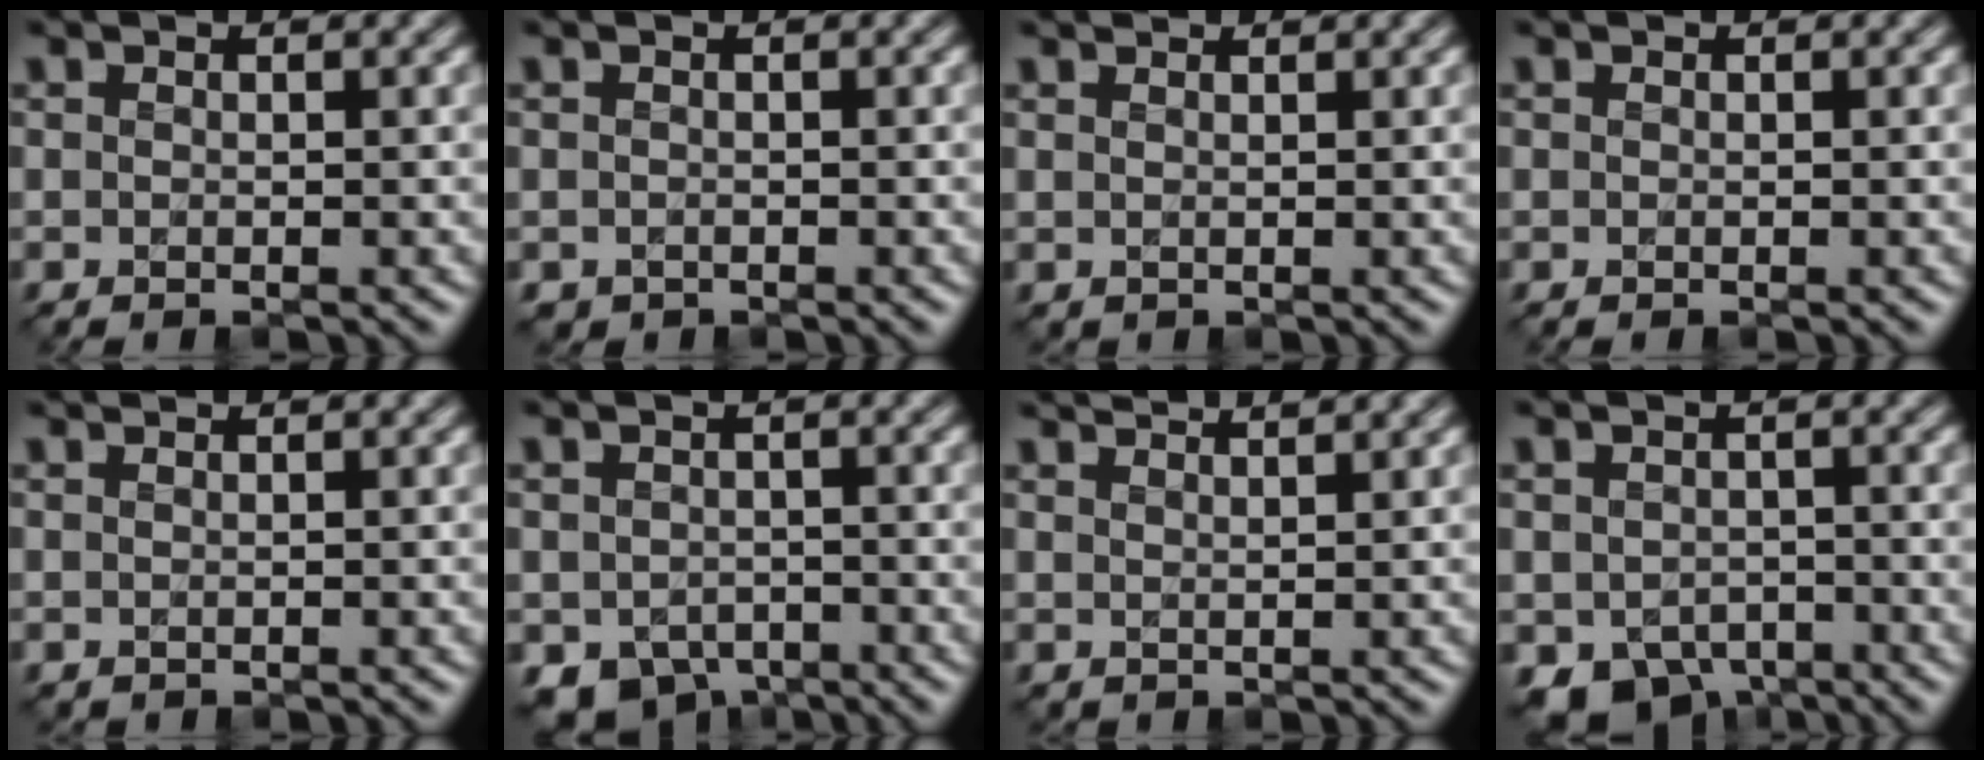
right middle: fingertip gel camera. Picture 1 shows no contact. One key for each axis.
{"total": 0.6, "fx": -0.3, "fy": -0.1, "fz": -0.5, "tx": -0.001, "ty": -0.003, "tz": 0.000}
{"total": 2.2, "fx": 2.1, "fy": 0.5, "fz": 0.4, "tx": -0.001, "ty": 0.000, "tz": 0.011}
{"total": 0.0}
{"total": 1.0, "fx": 1.0, "fy": 0.1, "fz": -0.1, "tx": -0.003, "ty": 0.000, "tz": 0.009}
{"total": 3.6, "fx": -2.6, "fy": 2.2, "fz": 1.0, "tx": -0.020, "ty": -0.018, "tz": -0.038}
{"total": 4.1, "fx": 3.7, "fy": 0.9, "fz": 1.4, "tx": 0.002, "ty": 0.023, "tz": 0.025}
{"total": 4.3, "fx": -2.9, "fy": 2.7, "fz": 1.5, "tx": -0.025, "ty": -0.020, "tz": -0.039}